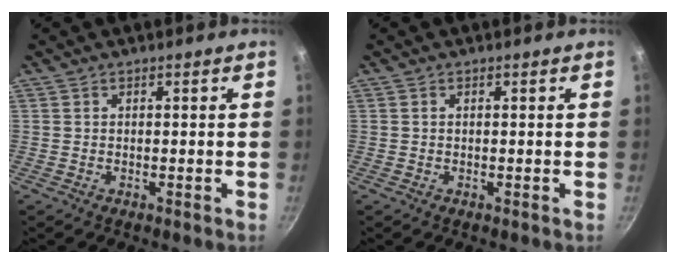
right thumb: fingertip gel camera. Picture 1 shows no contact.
{"total": 0.0}